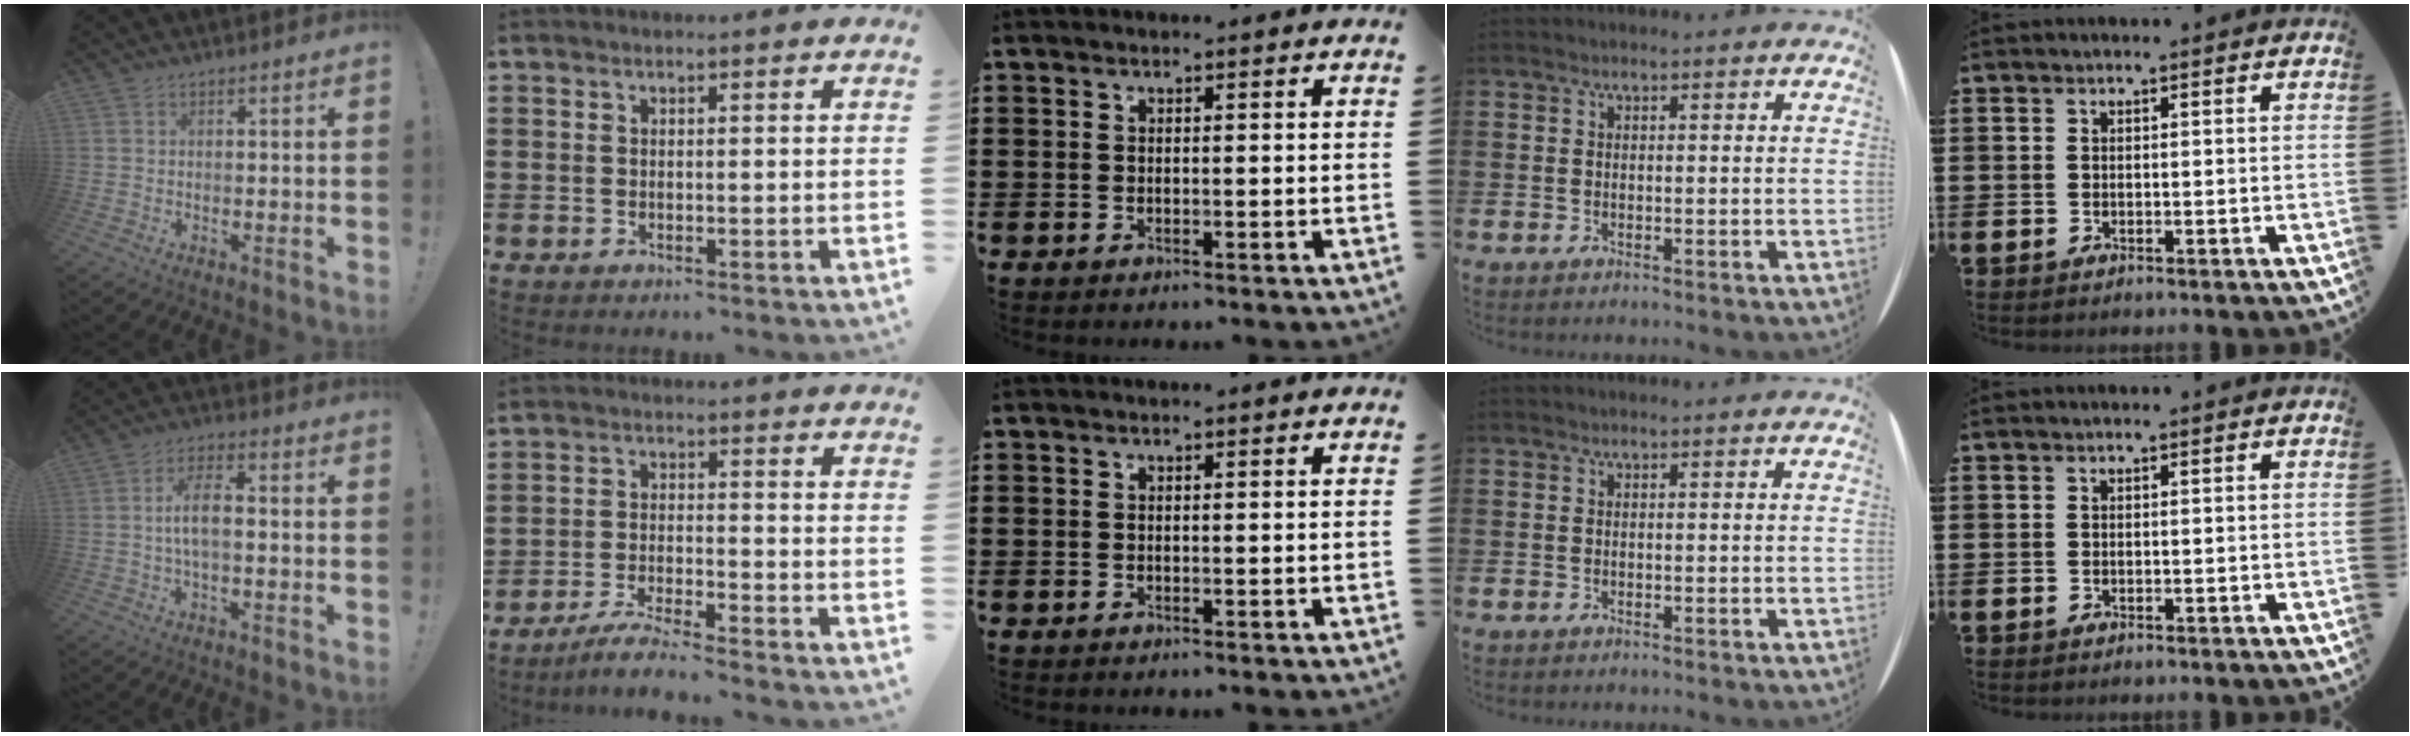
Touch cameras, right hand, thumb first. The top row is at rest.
{"thumb": {"total": 7.4, "force": [-0.4, 2.8, 6.9], "torque": [-0.128, 0.004, -0.009]}, "index": {"total": 4.3, "force": [-4.0, -0.3, 1.4], "torque": [-0.040, -0.009, -0.082]}}